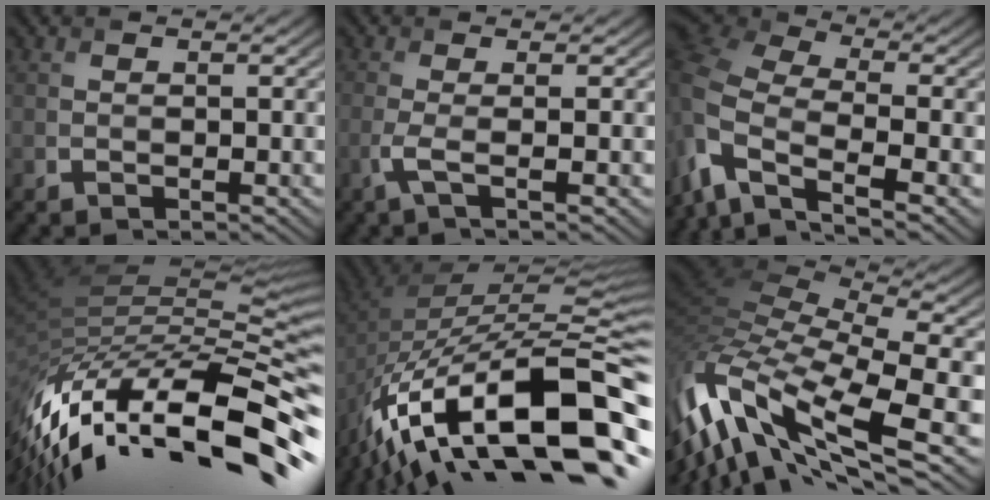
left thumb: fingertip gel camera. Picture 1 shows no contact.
{"total": 2.7, "force": [-0.7, 0.4, 2.6], "torque": [-0.055, 0.005, -0.025]}
{"total": 12.0, "force": [-6.7, 5.6, 8.3], "torque": [-0.214, -0.024, -0.137]}
{"total": 18.2, "force": [-8.3, 7.9, 14.2], "torque": [-0.293, -0.033, -0.130]}
{"total": 19.1, "force": [-10.1, 7.0, 14.6], "torque": [-0.261, 0.001, -0.173]}
{"total": 17.1, "force": [-3.7, 6.5, 15.4], "torque": [-0.346, -0.022, -0.050]}